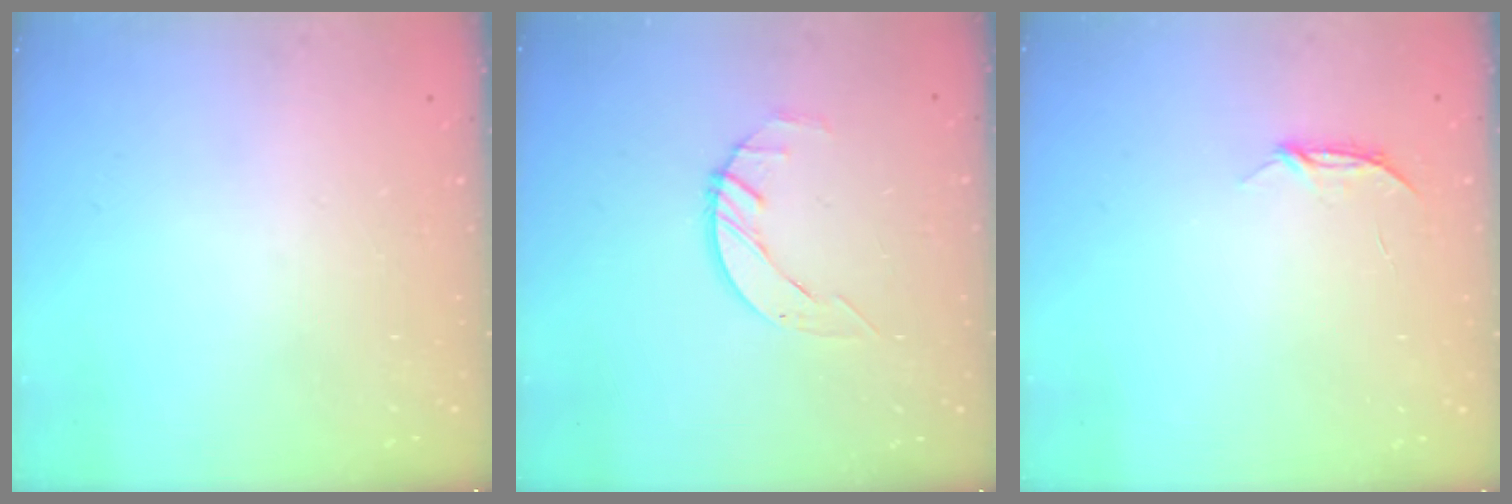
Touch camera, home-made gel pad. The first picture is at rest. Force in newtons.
{"total": 2.7, "press": 2.6, "slide": 0.4}
{"total": 3.9, "press": 3.9, "slide": 0.5}